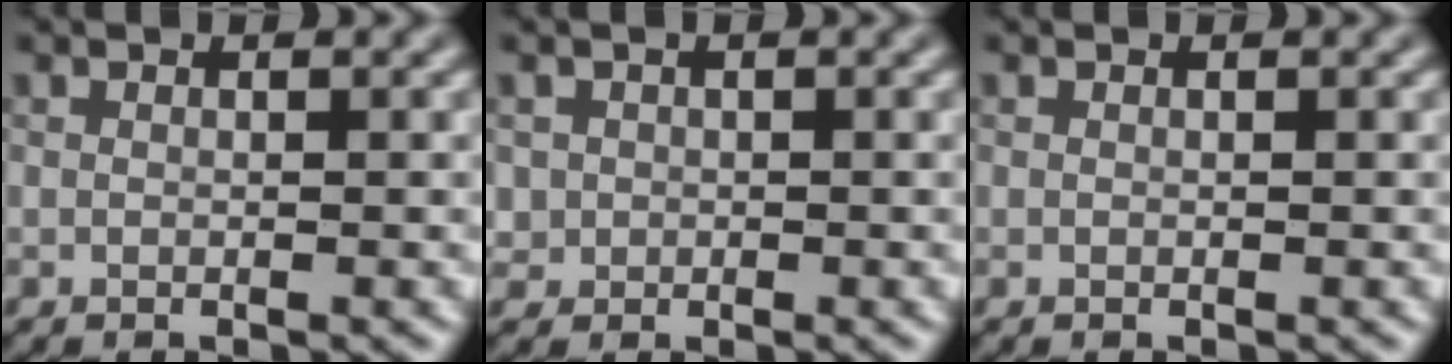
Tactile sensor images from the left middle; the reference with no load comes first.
{"total": 0.7, "force": [-0.1, 0.6, -0.4], "torque": [0.009, -0.004, 0.005]}
{"total": 0.0}